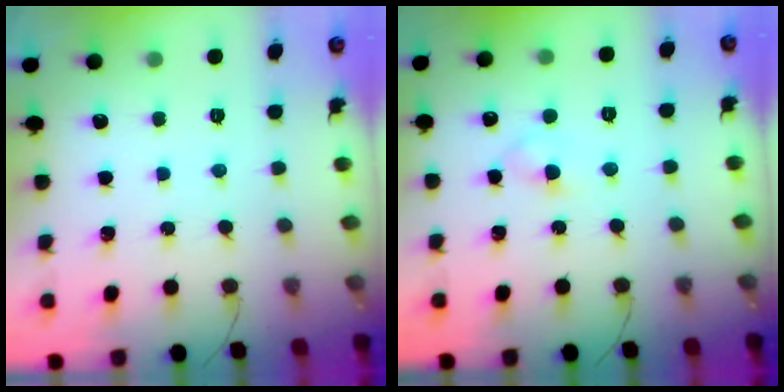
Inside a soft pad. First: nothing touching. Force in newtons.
{"total": 2.8, "press": 2.5, "slide": 1.2}